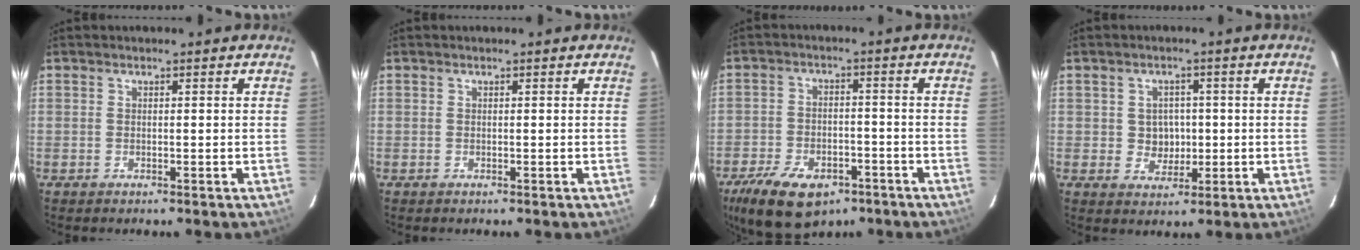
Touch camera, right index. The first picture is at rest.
{"total": 0.0}
{"total": 15.9, "force": [-10.0, 8.5, 8.9], "torque": [-0.205, -0.017, -0.157]}
{"total": 4.2, "force": [0.0, 4.0, 1.3], "torque": [-0.026, 0.010, 0.007]}